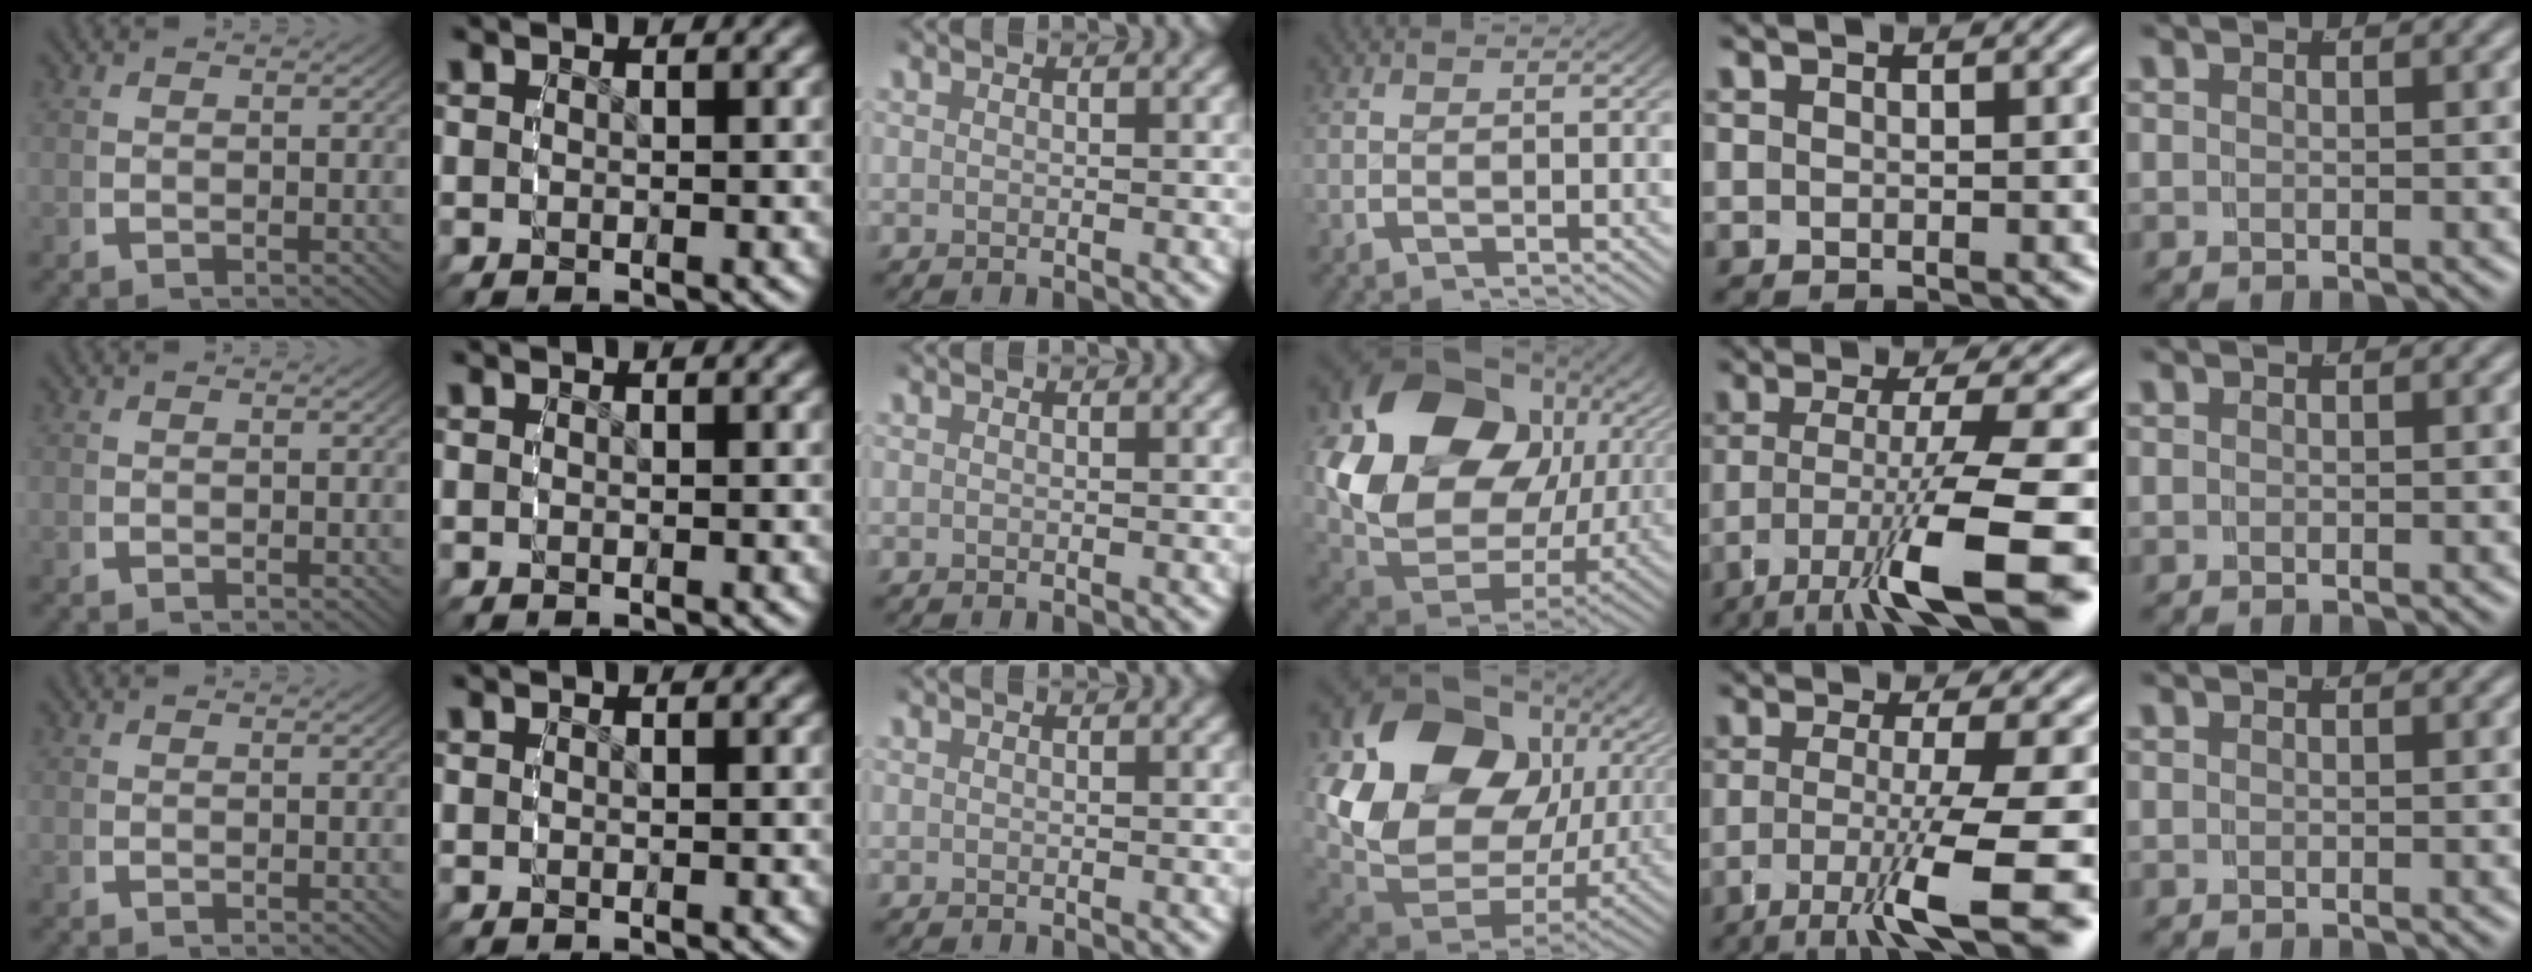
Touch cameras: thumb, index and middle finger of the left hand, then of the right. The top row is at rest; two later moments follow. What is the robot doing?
{"motion": "grasp_and_lifting", "object": "ethernet cable"}